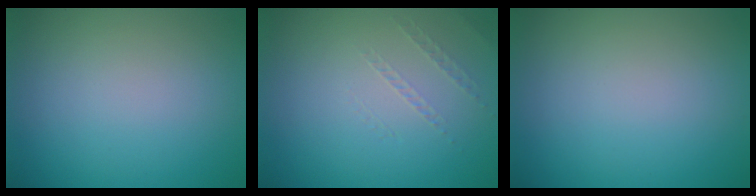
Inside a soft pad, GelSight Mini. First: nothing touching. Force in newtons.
{"total": 0.9, "press": 0.1, "slide": 0.9}
{"total": 0.0}